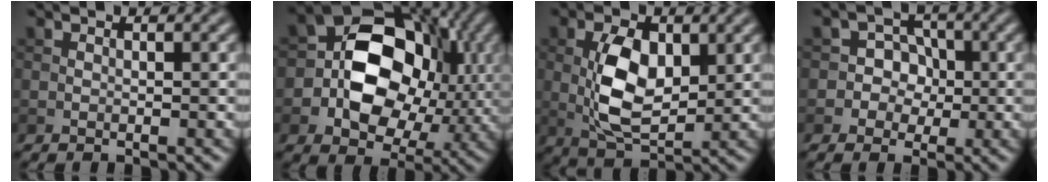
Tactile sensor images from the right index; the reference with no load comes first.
{"total": 11.7, "force": [0.0, 8.8, 7.7], "torque": [-0.112, 0.003, -0.014]}
{"total": 6.5, "force": [0.7, 3.7, 5.4], "torque": [-0.112, -0.002, 0.019]}
{"total": 3.5, "force": [-0.6, 3.4, 0.8], "torque": [0.008, 0.018, -0.030]}